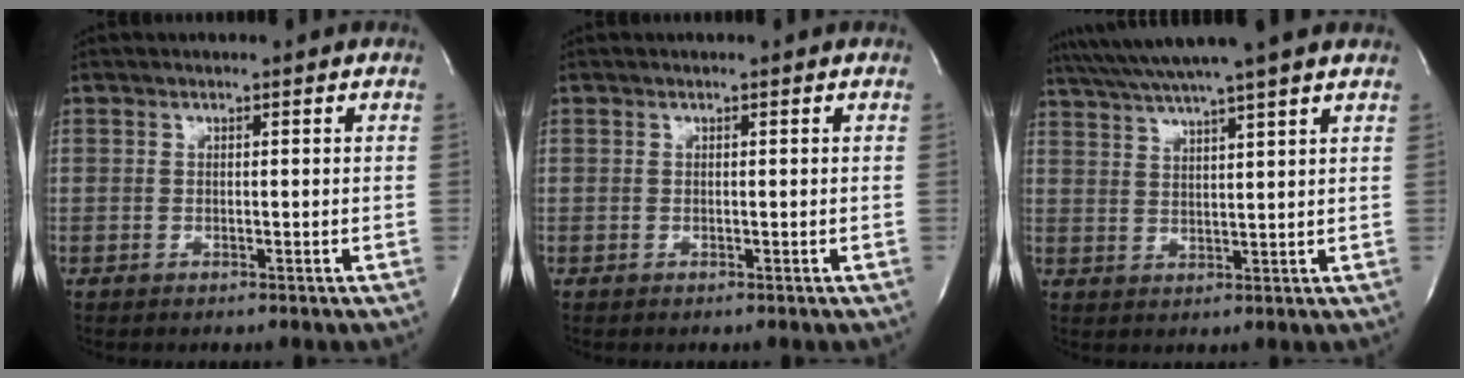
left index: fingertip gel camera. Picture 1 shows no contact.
{"total": 0.0}
{"total": 11.7, "force": [9.8, -1.0, 6.3], "torque": [-0.118, 0.023, 0.146]}